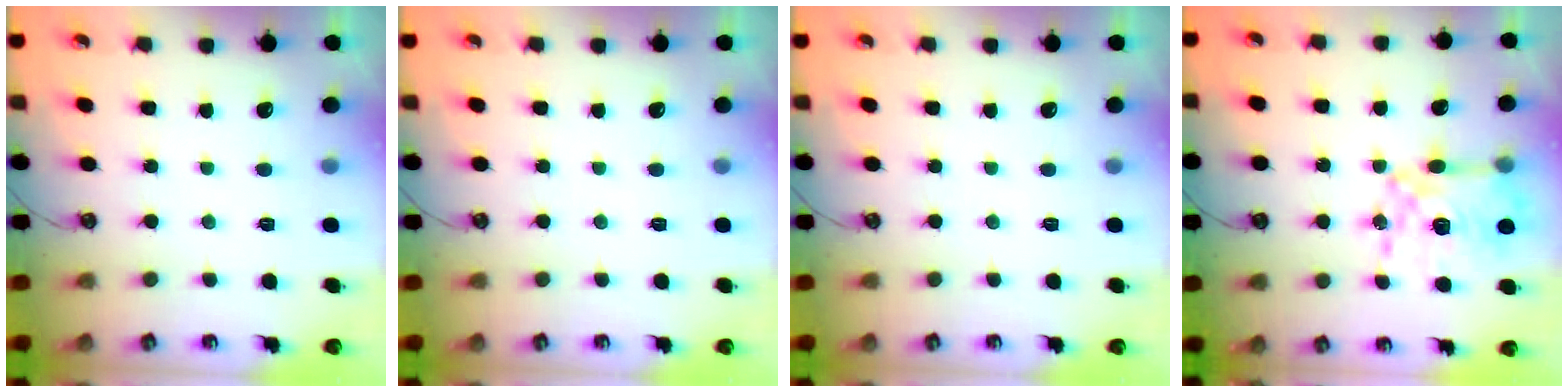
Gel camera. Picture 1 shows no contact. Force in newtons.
{"total": 0.0}
{"total": 0.0}
{"total": 13.1, "press": 13.1, "slide": 1.1}